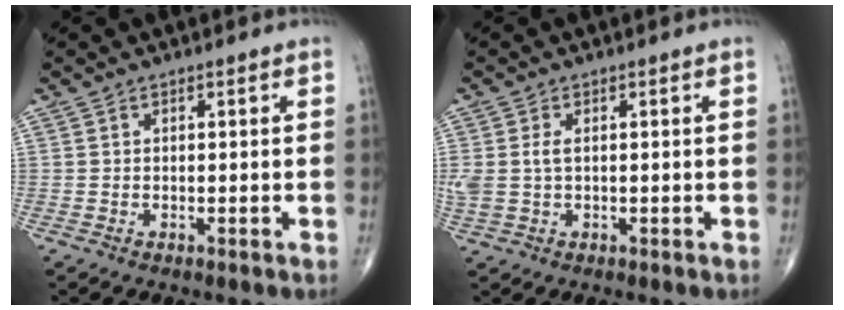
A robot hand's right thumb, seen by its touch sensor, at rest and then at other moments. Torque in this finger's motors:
{"motor_torque": [0.02, -0.08, 0.62, 0.09, 0.03]}